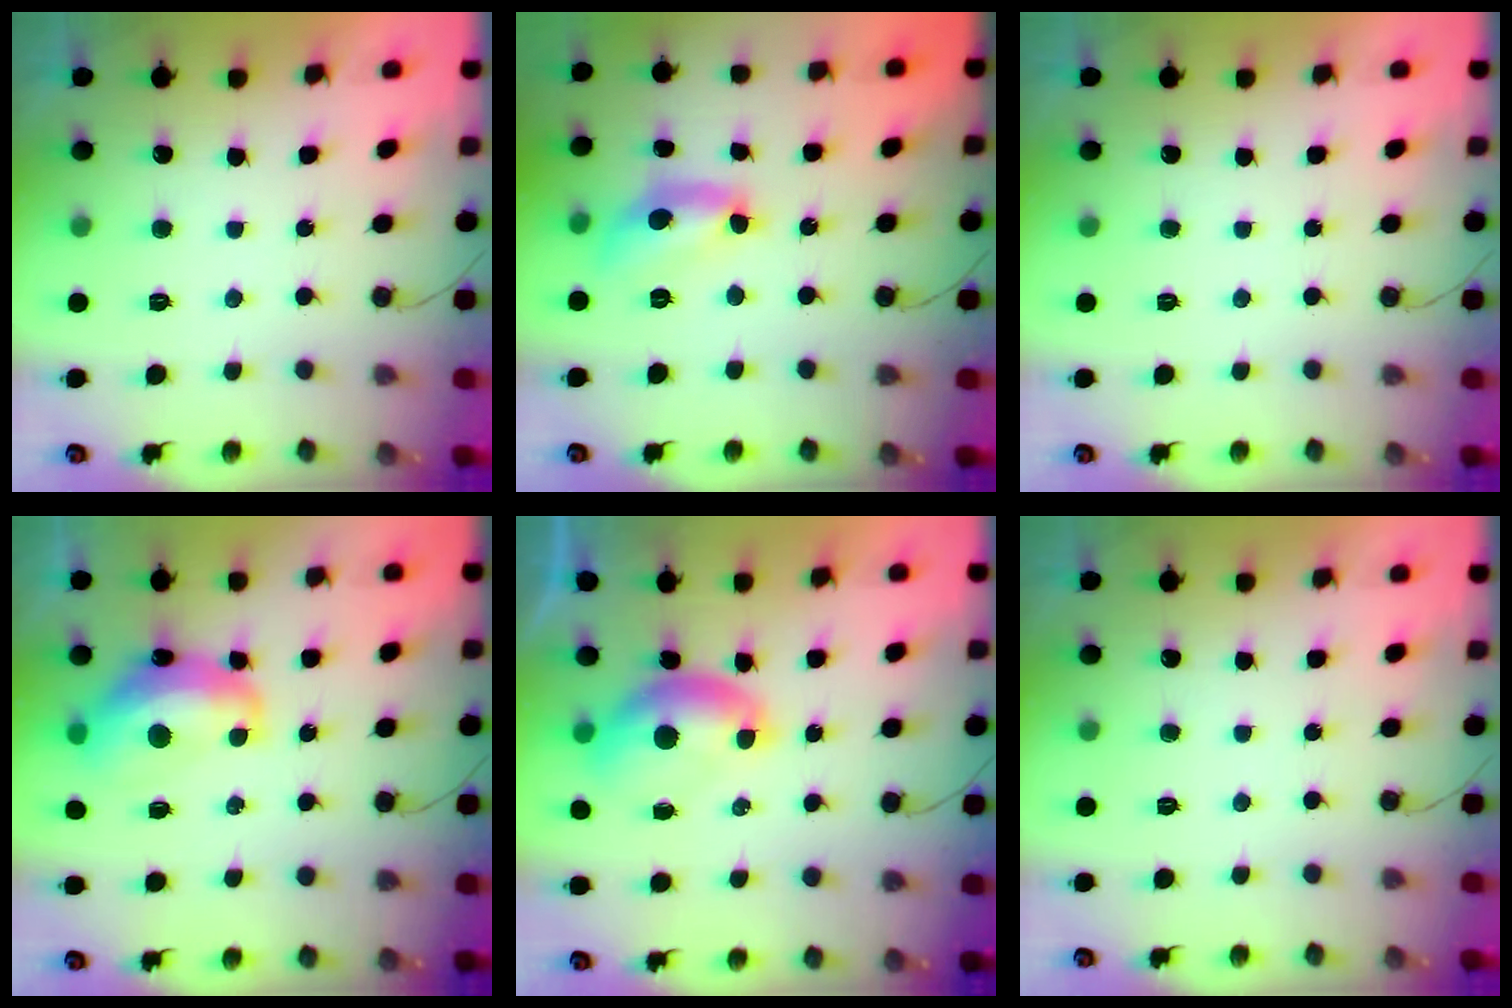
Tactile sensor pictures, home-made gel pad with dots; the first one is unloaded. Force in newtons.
{"total": 13.3, "press": 13.2, "slide": 0.9}
{"total": 0.0}
{"total": 13.4, "press": 13.3, "slide": 1.4}
{"total": 7.7, "press": 7.6, "slide": 1.0}
{"total": 0.0}